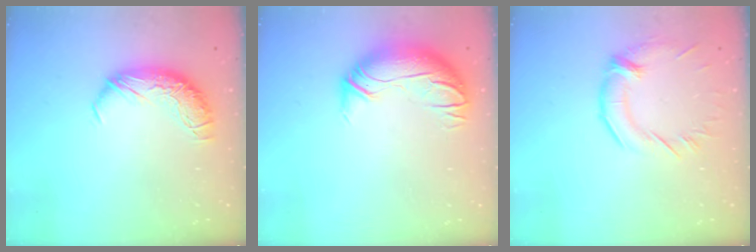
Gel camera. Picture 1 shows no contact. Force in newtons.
{"total": 3.0, "press": 0.4, "slide": 2.9}
{"total": 1.5, "press": 0.3, "slide": 1.5}